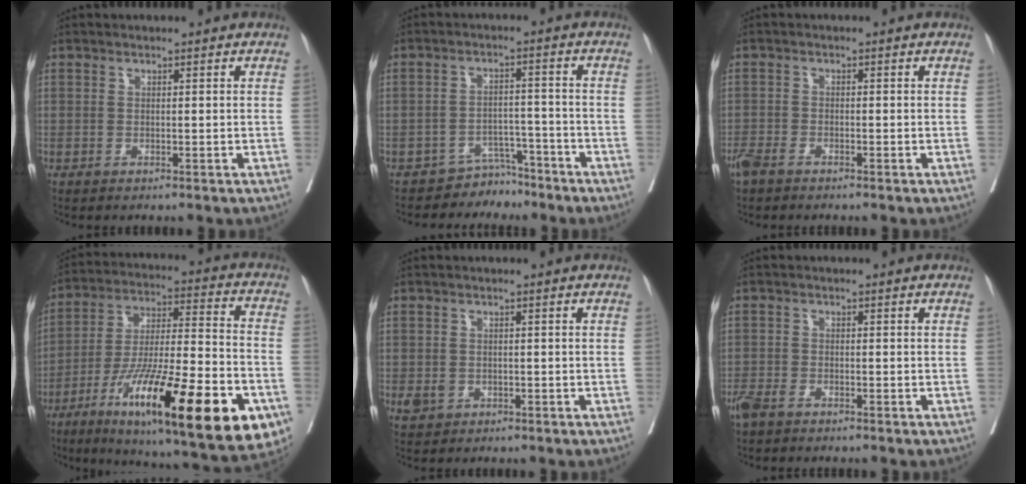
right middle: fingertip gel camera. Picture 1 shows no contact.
{"total": 4.2, "force": [-3.6, 2.0, -0.7], "torque": [0.019, 0.023, -0.054]}
{"total": 2.9, "force": [-2.5, 0.8, 1.3], "torque": [-0.025, -0.004, -0.048]}
{"total": 30.6, "force": [-13.5, 5.3, 27.0], "torque": [-0.378, -0.043, -0.216]}
{"total": 2.1, "force": [-0.7, 1.8, 0.8], "torque": [-0.009, 0.004, -0.004]}
{"total": 3.1, "force": [-2.6, 1.0, 1.5], "torque": [-0.030, -0.004, -0.049]}